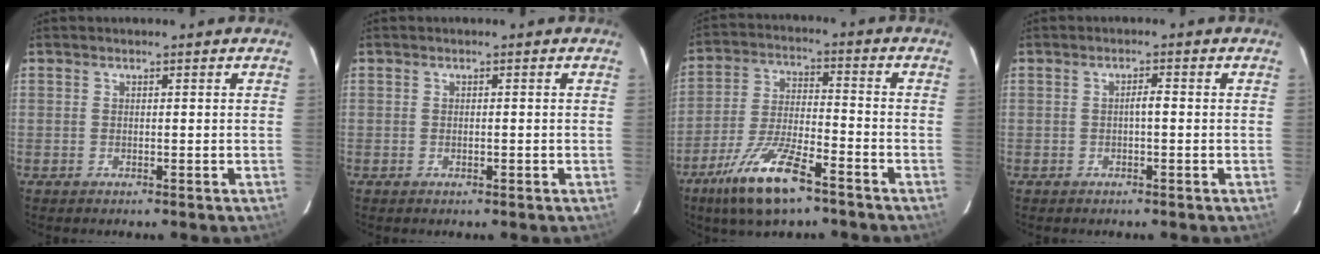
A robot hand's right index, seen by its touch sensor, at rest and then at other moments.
{"total": 0.6, "force": [-0.2, 0.1, 0.5], "torque": [-0.012, -0.001, -0.001]}
{"total": 12.6, "force": [-8.2, 2.5, 9.1], "torque": [-0.183, -0.020, -0.151]}
{"total": 1.5, "force": [-0.2, 0.2, 1.4], "torque": [-0.023, 0.004, -0.005]}